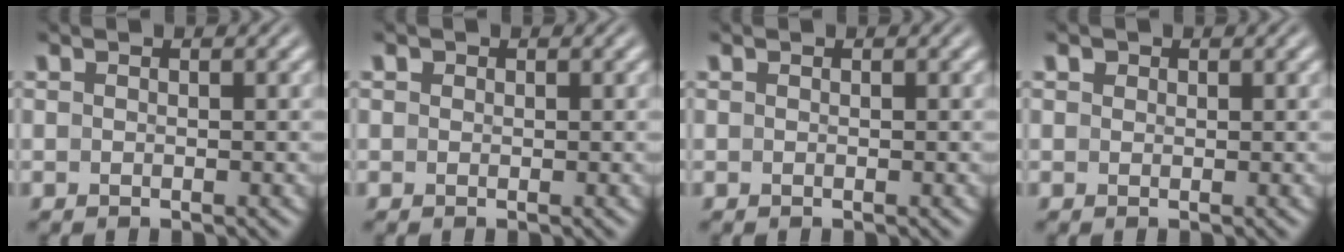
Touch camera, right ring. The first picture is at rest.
{"total": 0.8, "force": [0.4, 0.6, 0.2], "torque": [-0.008, -0.004, 0.009]}
{"total": 0.0}
{"total": 0.8, "force": [0.6, 0.4, 0.3], "torque": [-0.007, -0.006, 0.017]}